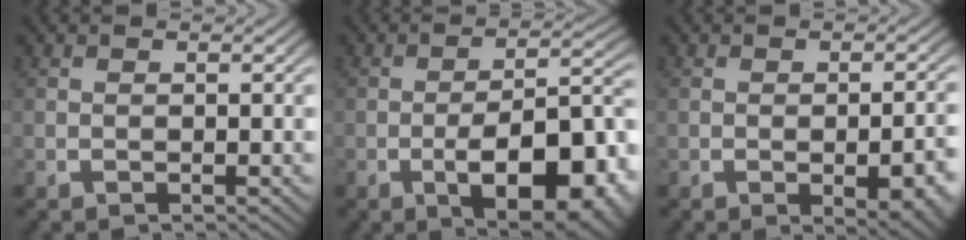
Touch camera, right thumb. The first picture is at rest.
{"total": 12.5, "force": [-3.5, 6.7, 10.0], "torque": [-0.164, -0.044, -0.029]}
{"total": 4.4, "force": [-1.4, 1.9, 3.7], "torque": [-0.054, -0.010, -0.011]}